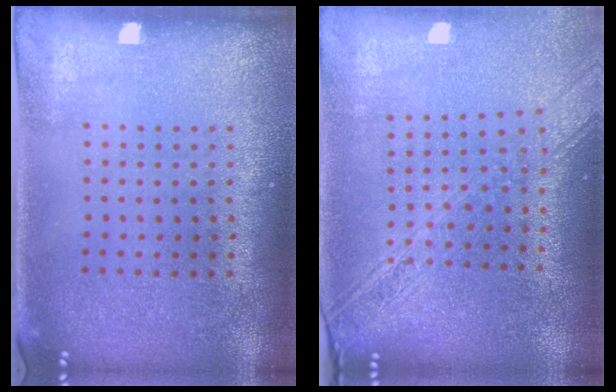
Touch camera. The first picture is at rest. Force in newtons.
{"total": 2.3, "press": 1.9, "slide": 1.2}